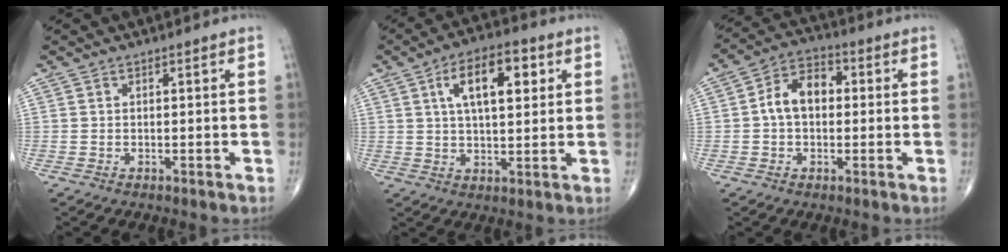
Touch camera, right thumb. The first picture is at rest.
{"total": 11.8, "force": [3.9, 5.4, 9.8], "torque": [-0.138, 0.002, 0.059]}
{"total": 8.2, "force": [0.4, 5.6, 6.0], "torque": [-0.091, 0.027, -0.004]}